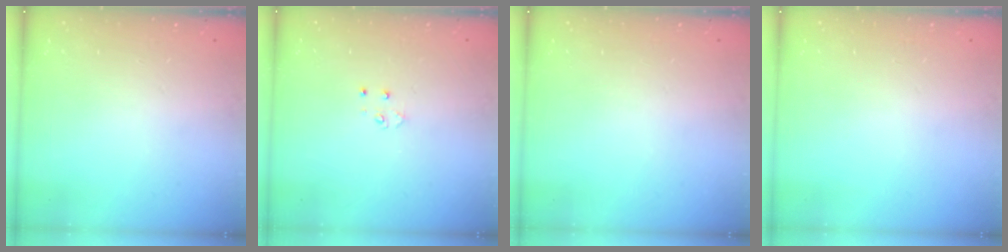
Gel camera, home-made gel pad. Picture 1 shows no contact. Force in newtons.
{"total": 3.1, "press": 3.1, "slide": 0.6}
{"total": 0.0}
{"total": 0.0}